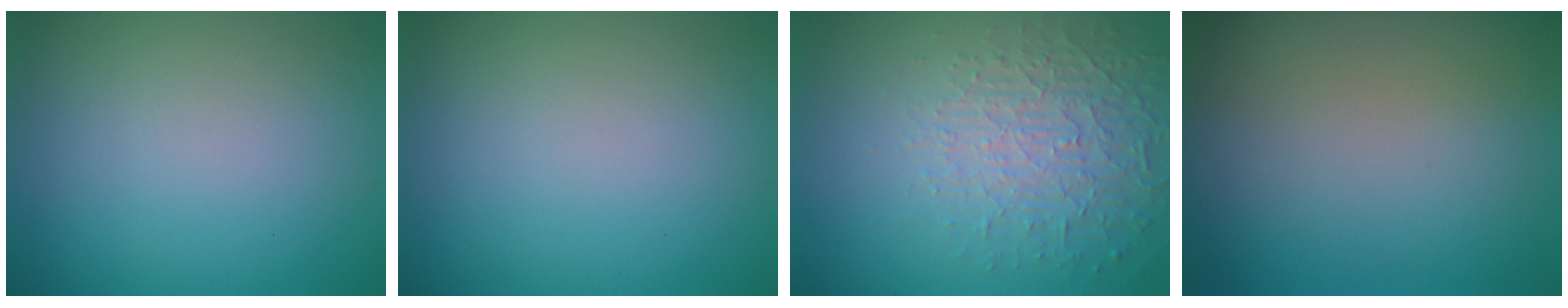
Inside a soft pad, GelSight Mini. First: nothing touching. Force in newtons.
{"total": 0.0}
{"total": 5.2, "press": 3.2, "slide": 4.1}
{"total": 0.0}